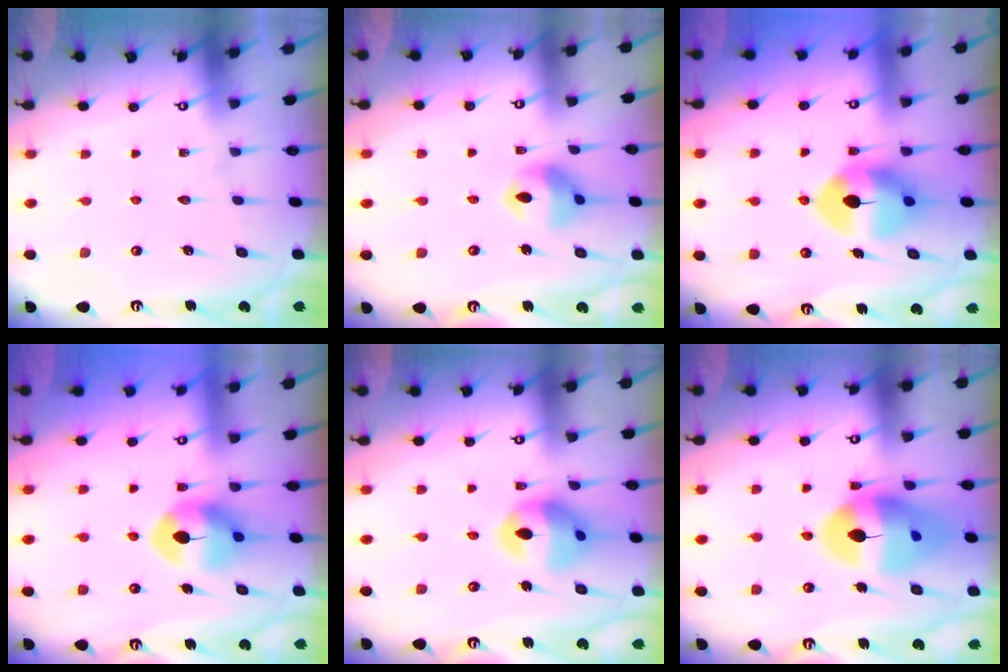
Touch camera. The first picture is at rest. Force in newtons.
{"total": 10.3, "press": 10.2, "slide": 1.3}
{"total": 9.6, "press": 9.5, "slide": 1.5}
{"total": 8.6, "press": 8.6, "slide": 0.4}
{"total": 12.8, "press": 12.7, "slide": 1.5}
{"total": 16.0, "press": 15.8, "slide": 2.3}